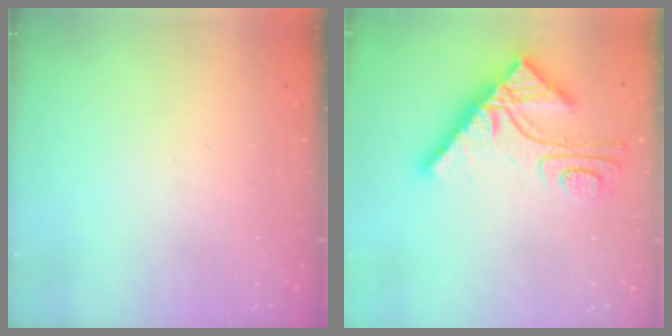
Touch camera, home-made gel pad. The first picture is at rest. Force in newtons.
{"total": 14.1, "press": 14.1, "slide": 0.9}